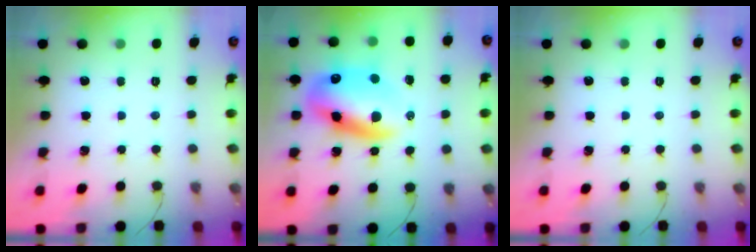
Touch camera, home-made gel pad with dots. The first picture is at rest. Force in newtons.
{"total": 15.9, "press": 15.3, "slide": 4.4}
{"total": 0.0}